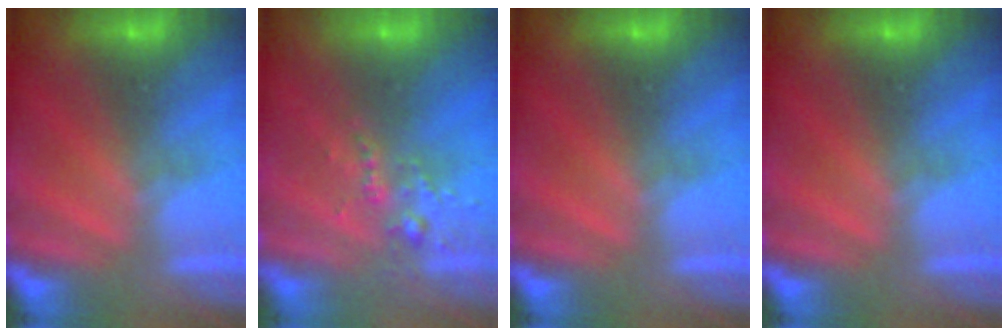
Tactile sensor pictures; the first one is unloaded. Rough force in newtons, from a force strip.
{"total": 2.6}
{"total": 0.0}
{"total": 0.0}